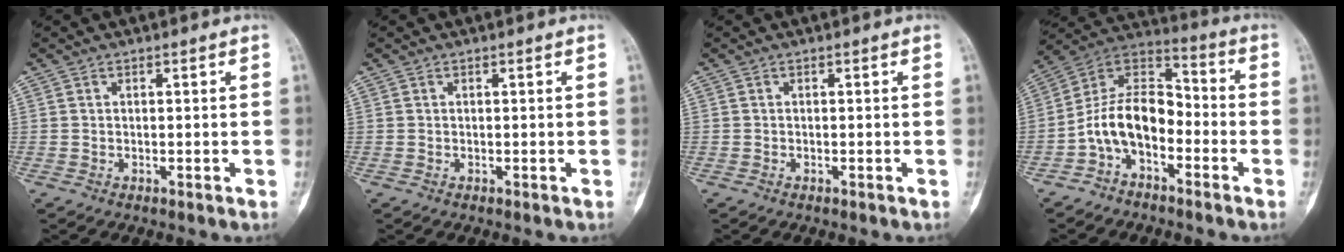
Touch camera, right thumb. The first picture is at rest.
{"total": 0.0}
{"total": 0.0}
{"total": 12.3, "force": [-4.3, 7.4, 8.8], "torque": [-0.145, 0.075, -0.094]}